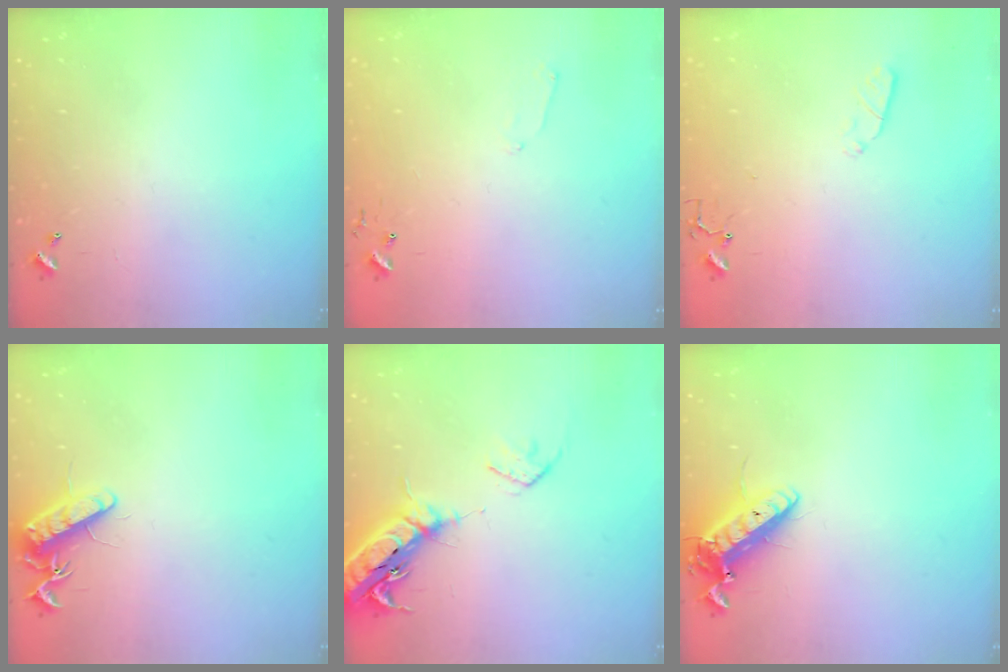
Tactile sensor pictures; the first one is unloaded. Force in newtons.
{"total": 5.1, "press": 5.0, "slide": 0.6}
{"total": 2.9, "press": 2.8, "slide": 0.5}
{"total": 11.9, "press": 11.8, "slide": 1.3}
{"total": 18.4, "press": 17.9, "slide": 4.4}
{"total": 14.3, "press": 14.0, "slide": 2.8}